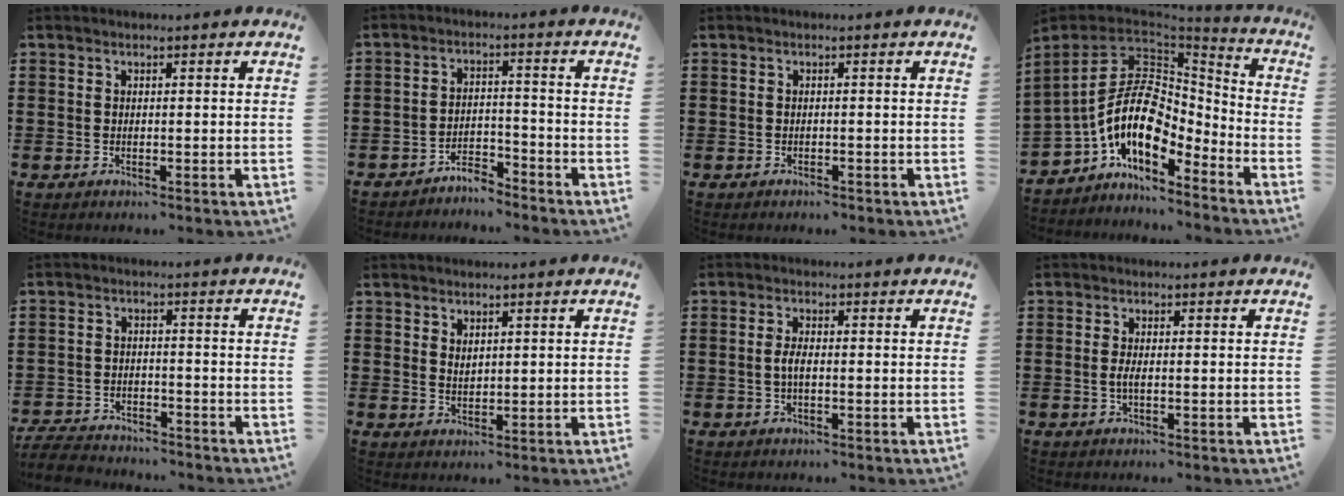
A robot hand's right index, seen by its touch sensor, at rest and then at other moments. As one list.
[{"total": 3.8, "force": [-3.8, 0.3, 0.3], "torque": [-0.013, 0.003, -0.079]}, {"total": 0.6, "force": [-0.6, 0.1, 0.1], "torque": [-0.005, -0.003, -0.013]}, {"total": 14.0, "force": [-2.6, 8.6, 10.7], "torque": [-0.245, 0.002, -0.053]}, {"total": 4.7, "force": [-4.6, 0.7, 0.6], "torque": [-0.024, -0.001, -0.095]}, {"total": 1.5, "force": [1.3, 0.7, 0.5], "torque": [-0.009, 0.002, 0.024]}, {"total": 2.3, "force": [-0.3, 0.7, 2.2], "torque": [-0.048, -0.001, -0.009]}, {"total": 1.7, "force": [-0.4, 0.2, 1.7], "torque": [-0.038, -0.005, -0.009]}]